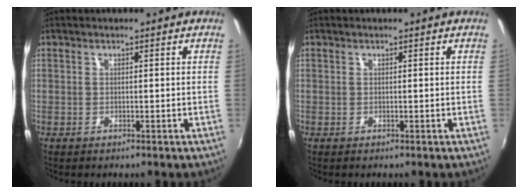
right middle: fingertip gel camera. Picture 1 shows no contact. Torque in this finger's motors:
{"motor_torque": [-0.15, 0.09, 0.02, 0.01]}